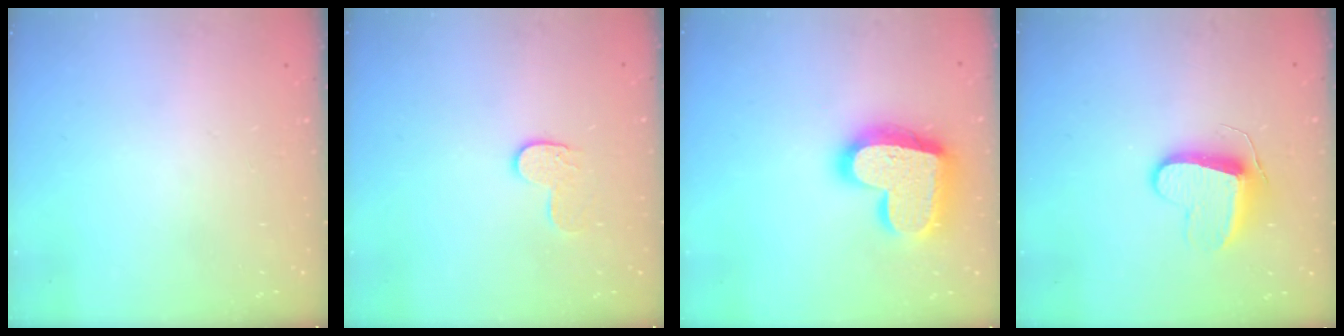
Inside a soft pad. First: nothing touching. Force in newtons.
{"total": 7.3, "press": 7.3, "slide": 0.2}
{"total": 21.7, "press": 21.6, "slide": 1.5}
{"total": 9.7, "press": 9.7, "slide": 0.4}